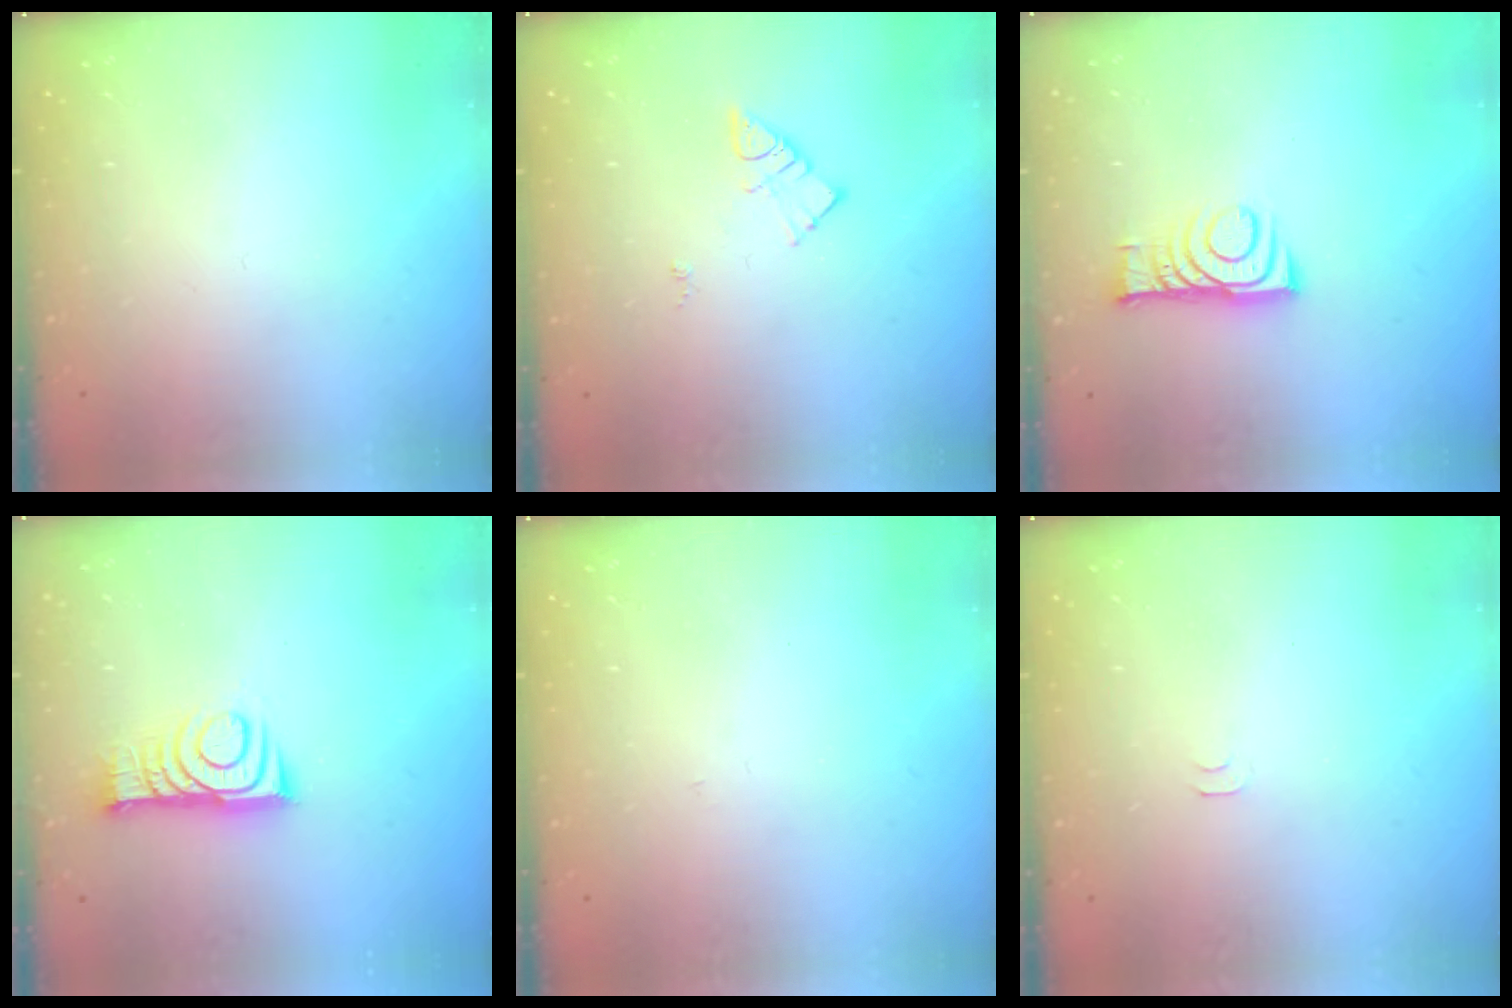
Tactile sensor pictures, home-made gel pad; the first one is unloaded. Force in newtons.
{"total": 6.6, "press": 6.6, "slide": 0.7}
{"total": 8.8, "press": 8.8, "slide": 0.1}
{"total": 9.6, "press": 9.6, "slide": 0.1}
{"total": 2.7, "press": 2.7, "slide": 0.3}
{"total": 4.0, "press": 4.0, "slide": 0.6}